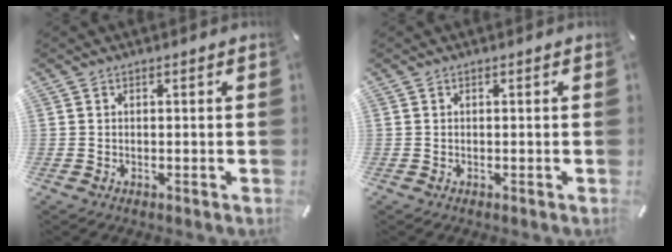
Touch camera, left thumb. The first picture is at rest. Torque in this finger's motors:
{"motor_torque": [0.01, 0.01, 0.00, 0.00, 0.00]}